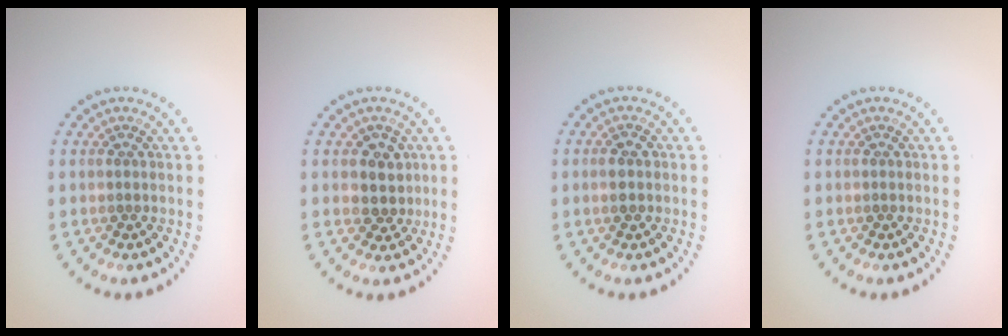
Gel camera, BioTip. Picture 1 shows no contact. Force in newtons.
{"total": 2.5, "press": 2.3, "slide": 0.8}
{"total": 1.4, "press": 1.4, "slide": 0.1}
{"total": 0.0}